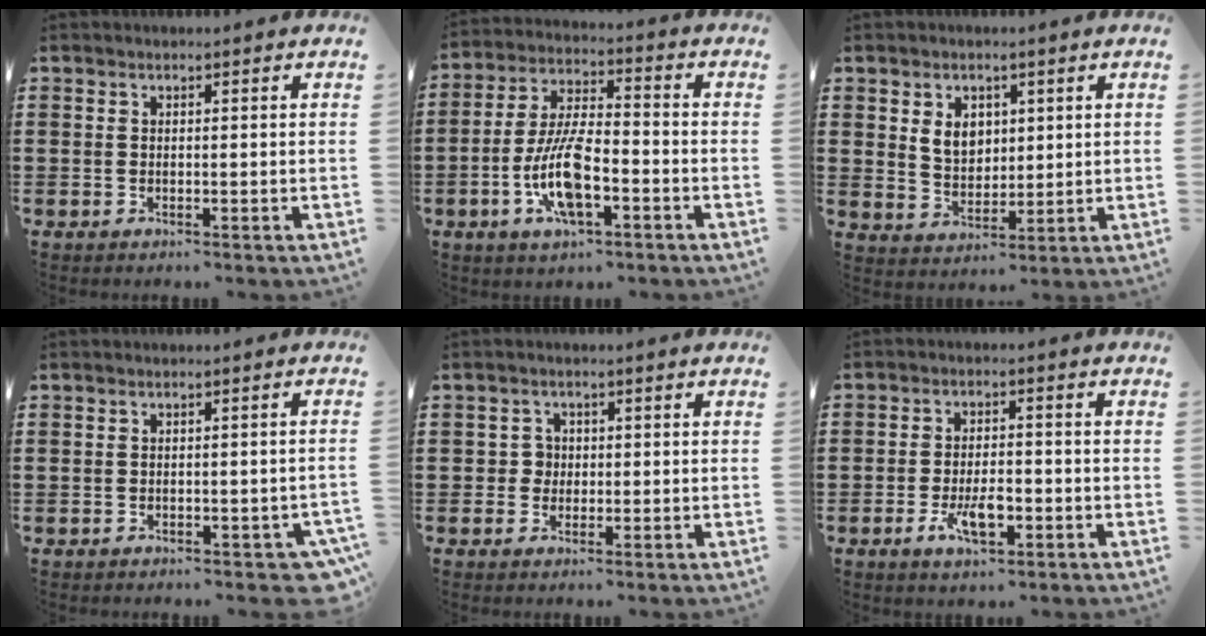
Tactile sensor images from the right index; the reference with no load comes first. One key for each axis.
{"total": 10.9, "fx": -3.6, "fy": 3.8, "fz": 9.6, "tx": -0.214, "ty": -0.008, "tz": -0.071}
{"total": 4.6, "fx": 1.6, "fy": 3.5, "fz": 2.6, "tx": -0.057, "ty": 0.007, "tz": 0.027}
{"total": 1.7, "fx": -1.5, "fy": 0.3, "fz": 0.7, "tx": -0.014, "ty": 0.001, "tz": -0.031}
{"total": 1.8, "fx": -0.1, "fy": 1.7, "fz": 0.7, "tx": -0.019, "ty": 0.007, "tz": -0.003}
{"total": 5.2, "fx": -2.1, "fy": 2.0, "fz": 4.3, "tx": -0.089, "ty": -0.001, "tz": -0.040}